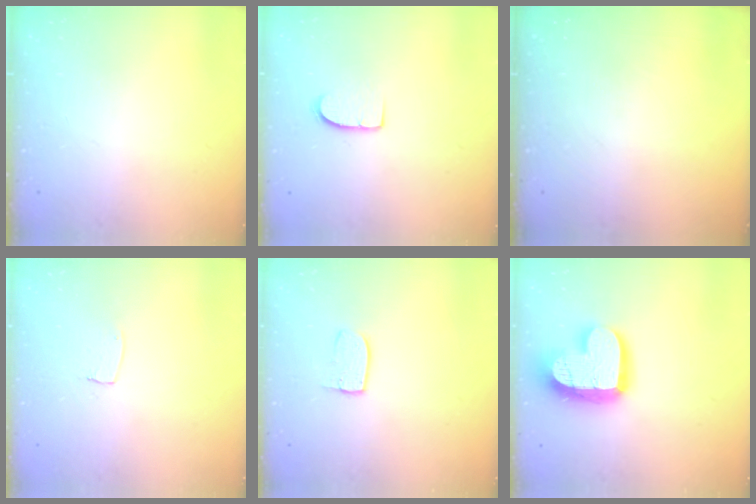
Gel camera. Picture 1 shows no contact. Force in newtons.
{"total": 6.6, "press": 6.6, "slide": 0.5}
{"total": 0.0}
{"total": 2.6, "press": 2.6, "slide": 0.1}
{"total": 5.4, "press": 5.4, "slide": 0.3}
{"total": 17.1, "press": 17.0, "slide": 1.6}